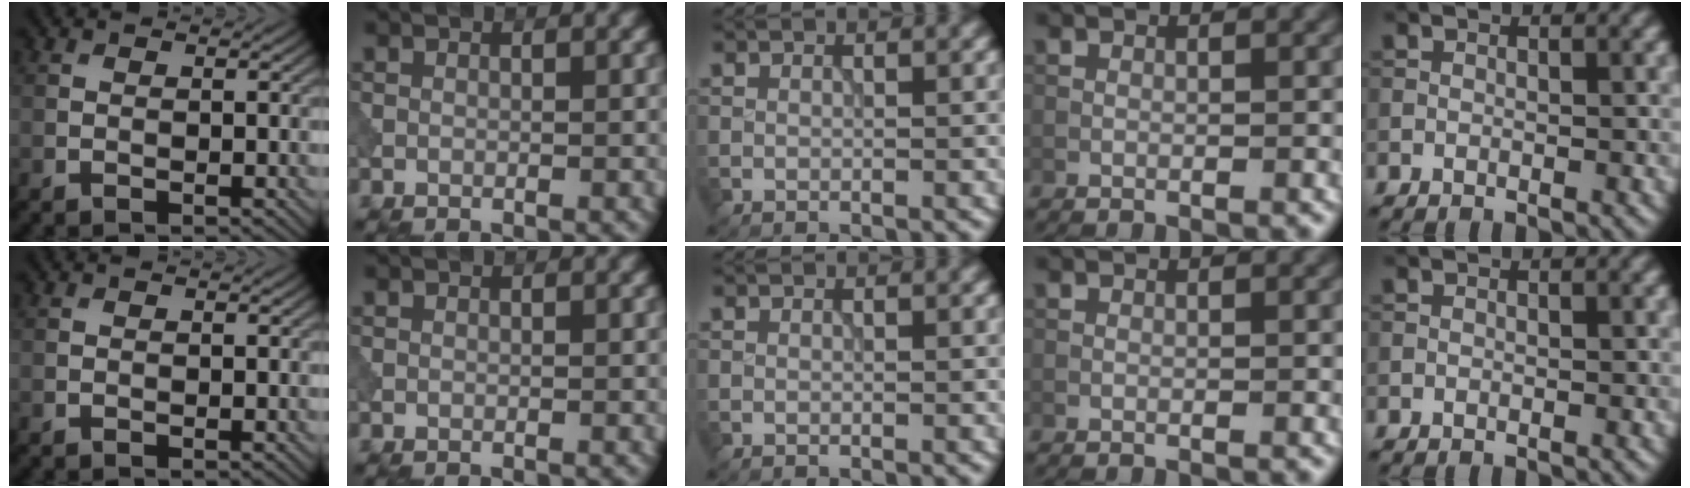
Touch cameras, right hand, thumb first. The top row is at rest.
{}